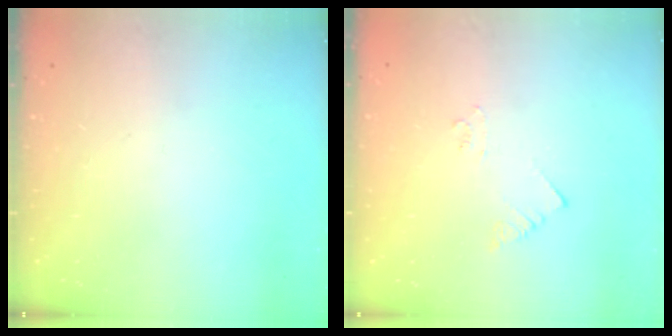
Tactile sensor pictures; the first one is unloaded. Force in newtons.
{"total": 2.1, "press": 2.1, "slide": 0.3}